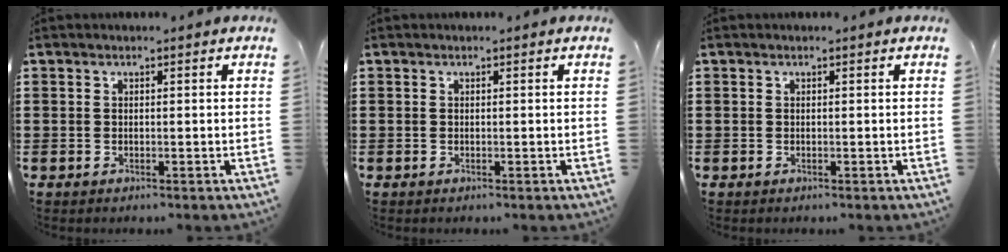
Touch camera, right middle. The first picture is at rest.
{"total": 0.0}
{"total": 0.0}